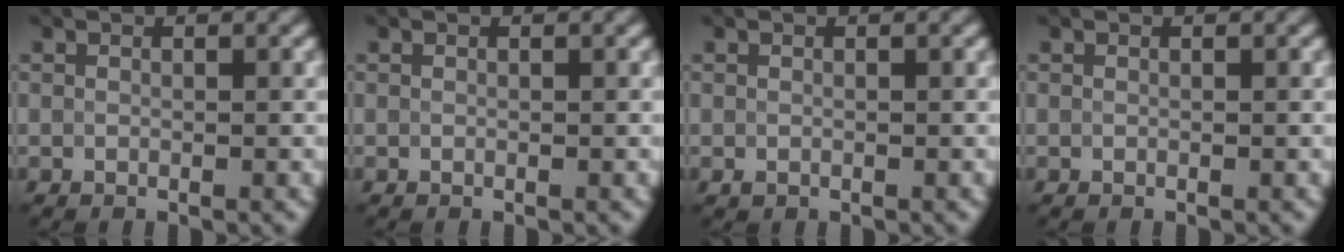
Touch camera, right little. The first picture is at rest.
{"total": 0.0}
{"total": 0.5, "force": [-0.2, 0.4, 0.3], "torque": [-0.005, -0.001, -0.004]}
{"total": 0.0}